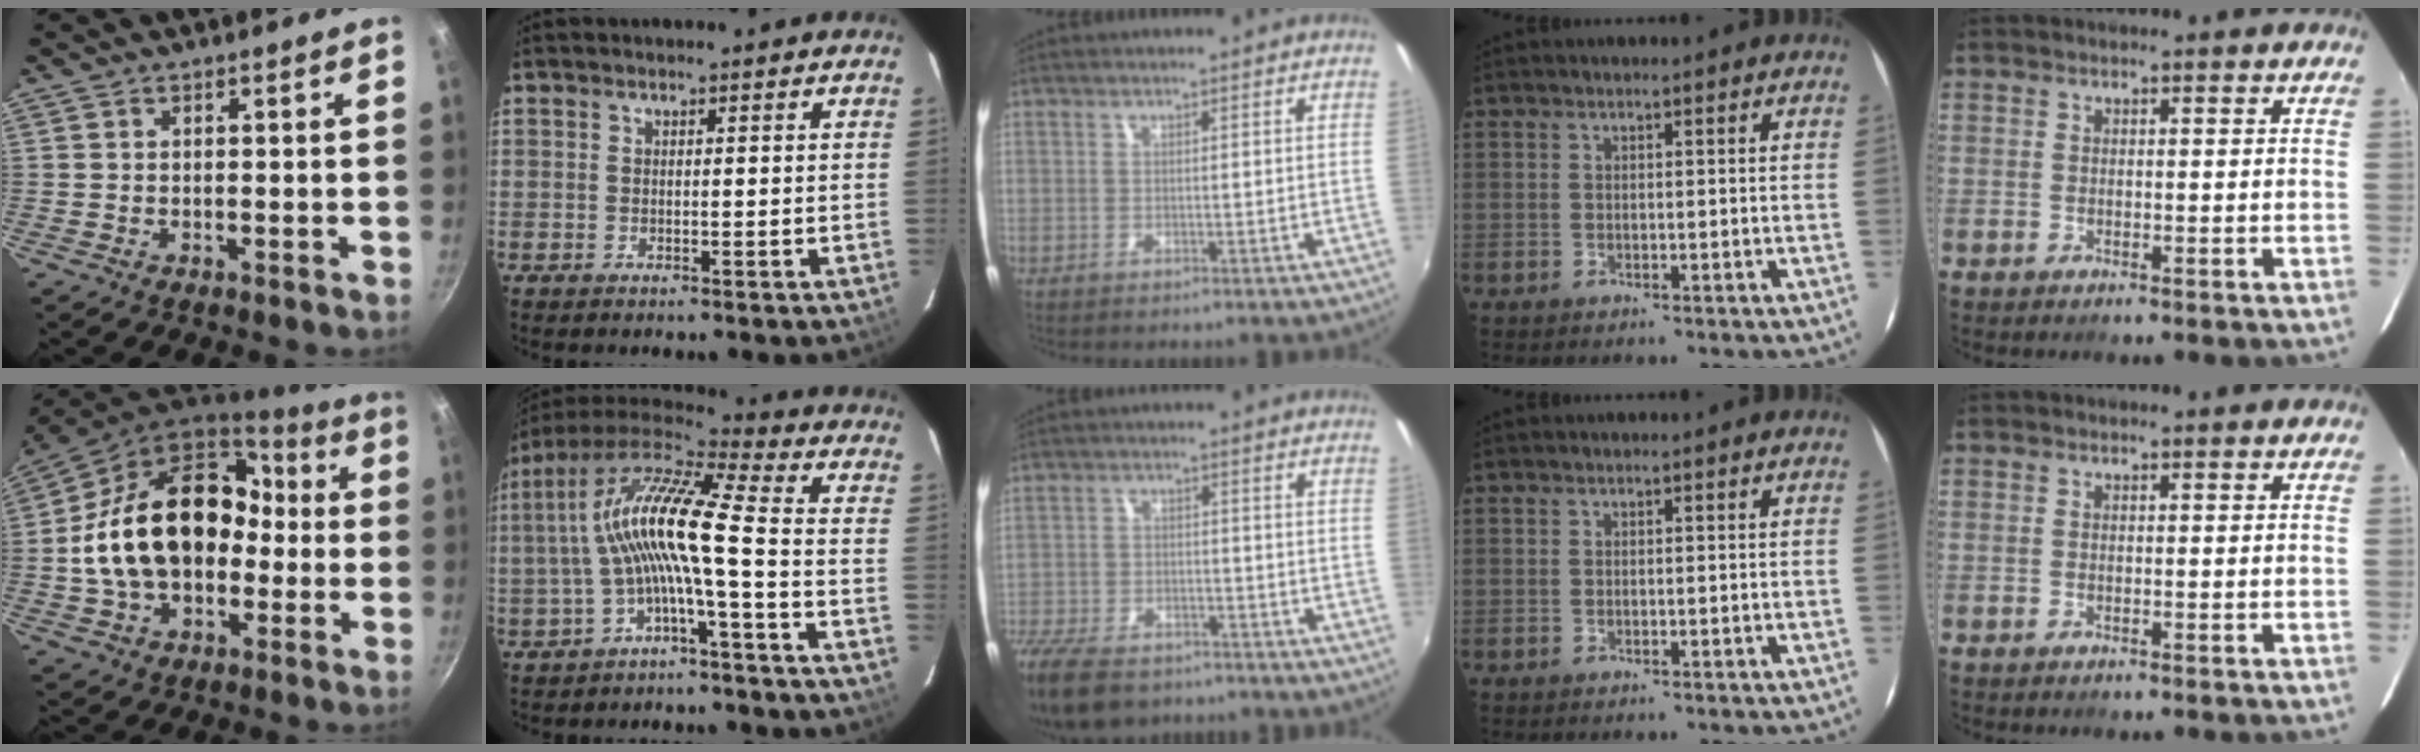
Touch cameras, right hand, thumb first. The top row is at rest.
{"thumb": {"total": 23.0, "force": [-1.1, 16.3, 16.3], "torque": [-0.254, 0.064, -0.016]}, "index": {"total": 12.9, "force": [-1.6, 0.3, 12.8], "torque": [-0.249, 0.016, -0.035]}, "middle": {"total": 14.8, "force": [-11.1, 7.2, 6.7], "torque": [-0.183, -0.026, -0.195]}}